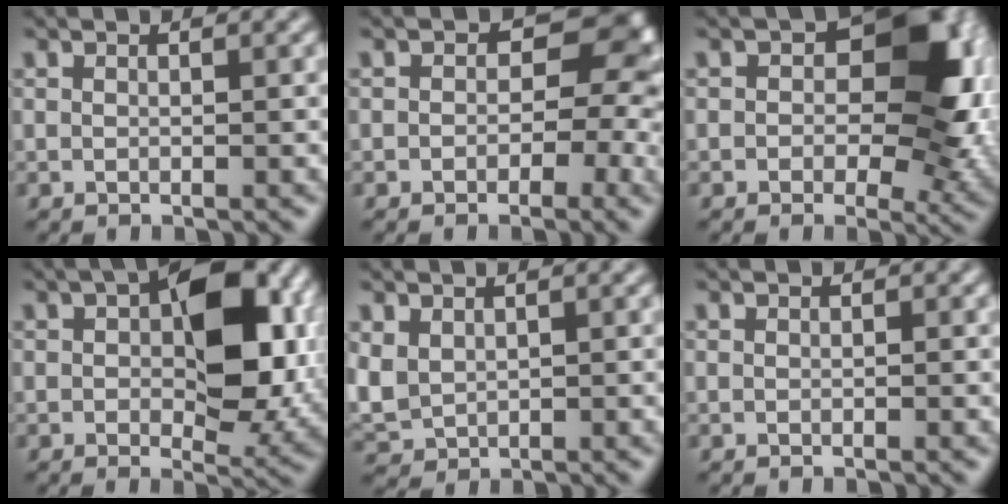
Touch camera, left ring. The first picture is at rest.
{"total": 8.7, "force": [0.0, 6.2, 6.1], "torque": [-0.030, 0.023, -0.018]}
{"total": 11.1, "force": [1.4, 6.7, 8.7], "torque": [-0.115, 0.006, 0.023]}
{"total": 10.4, "force": [1.5, 5.6, 8.7], "torque": [-0.122, 0.012, 0.024]}
{"total": 2.4, "force": [0.3, 1.9, 1.5], "torque": [-0.052, 0.002, 0.017]}
{"total": 0.0}